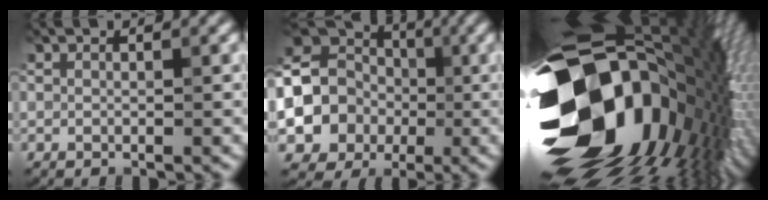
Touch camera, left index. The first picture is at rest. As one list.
[{"total": 10.7, "force": [-1.7, 9.6, 4.4], "torque": [-0.079, -0.008, -0.059]}, {"total": 21.7, "force": [-2.0, 14.6, 15.9], "torque": [-0.320, -0.052, -0.014]}]